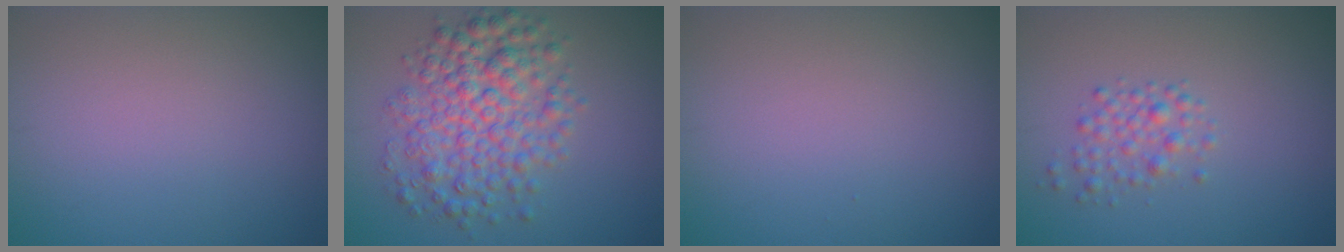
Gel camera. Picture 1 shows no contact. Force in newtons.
{"total": 6.4, "press": 6.4, "slide": 0.1}
{"total": 0.0}
{"total": 2.0, "press": 2.0, "slide": 0.0}